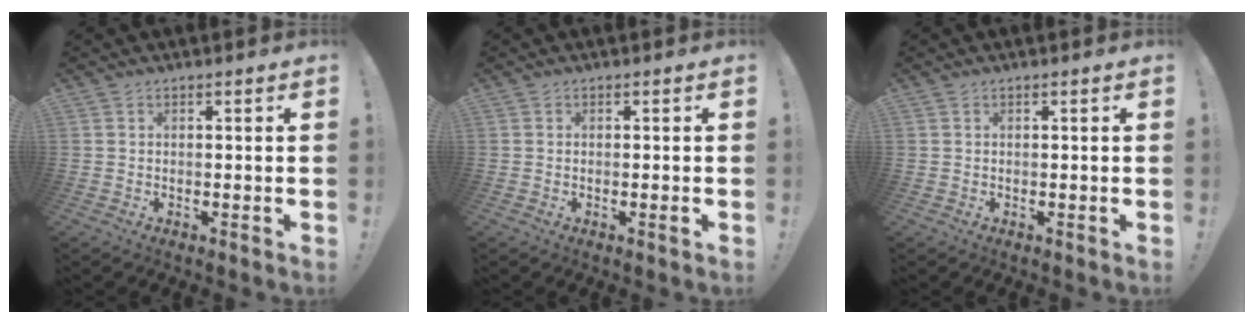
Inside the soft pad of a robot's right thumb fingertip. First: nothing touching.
{"total": 1.2, "force": [-0.3, -0.1, 1.1], "torque": [-0.019, 0.000, -0.006]}
{"total": 0.0}